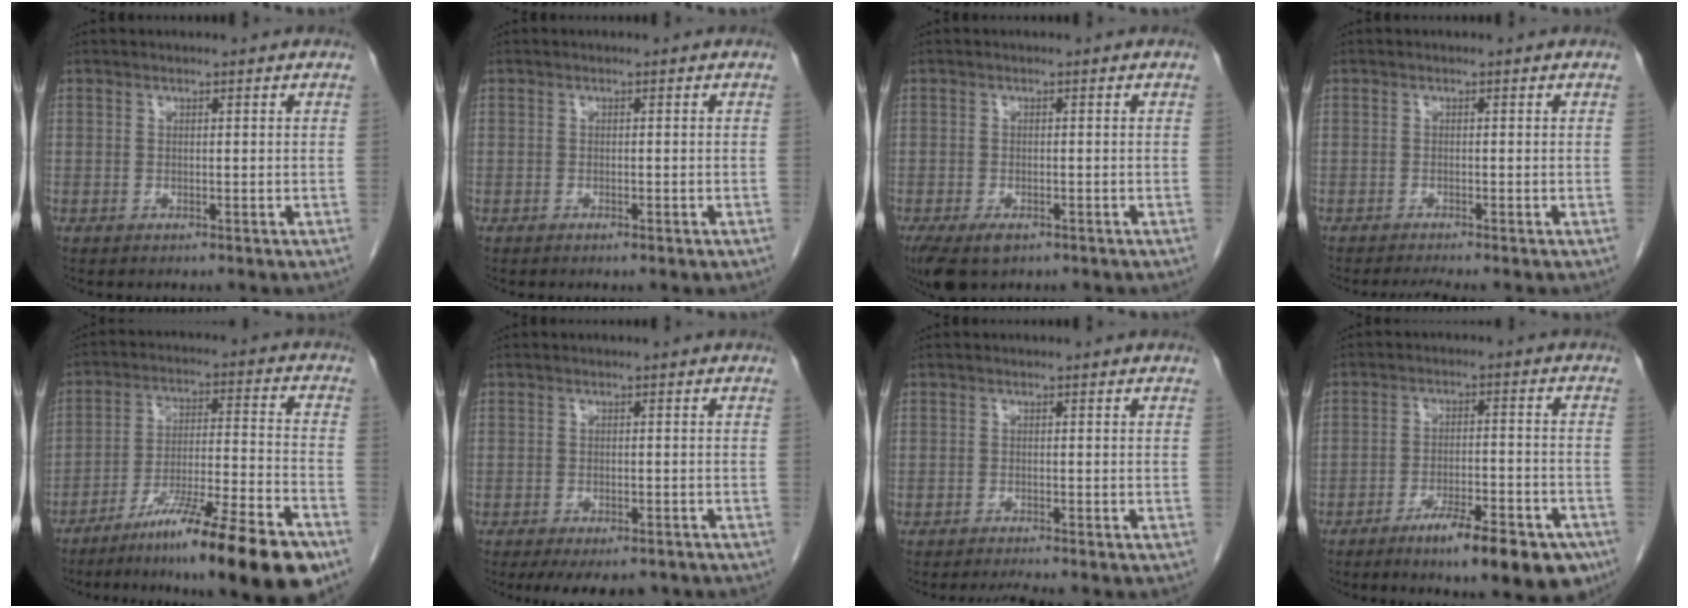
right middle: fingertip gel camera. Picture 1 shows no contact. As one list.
[{"total": 0.9, "force": [-0.6, 0.1, 0.7], "torque": [-0.016, 0.000, -0.006]}, {"total": 5.6, "force": [-3.6, 2.5, 3.5], "torque": [-0.066, -0.011, -0.059]}, {"total": 2.1, "force": [-1.8, -0.7, 0.9], "torque": [-0.017, -0.007, -0.034]}, {"total": 17.8, "force": [-12.1, 0.3, 13.1], "torque": [-0.185, -0.020, -0.200]}, {"total": 8.5, "force": [-6.7, 3.1, 4.2], "torque": [-0.053, -0.007, -0.090]}, {"total": 2.5, "force": [-2.2, -0.8, 0.9], "torque": [-0.016, -0.009, -0.038]}, {"total": 12.5, "force": [-8.2, 2.9, 9.0], "torque": [-0.105, 0.001, -0.117]}]